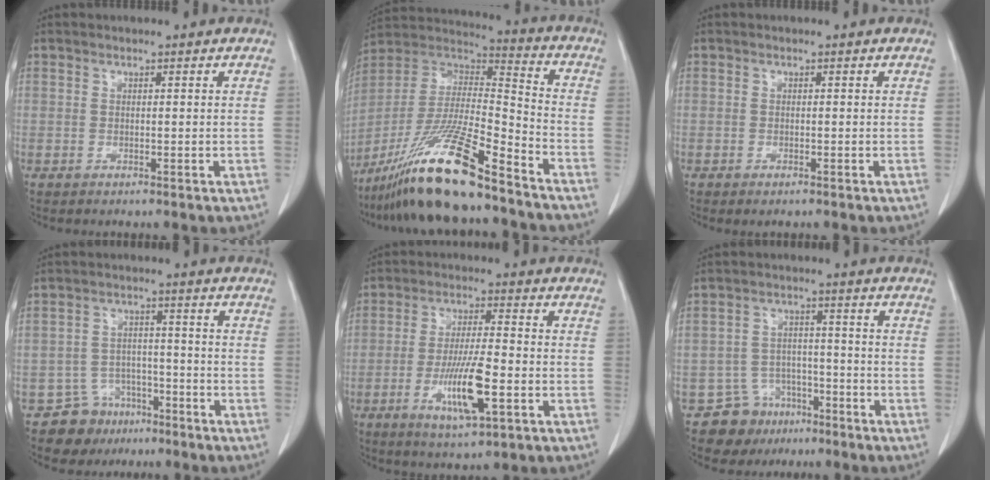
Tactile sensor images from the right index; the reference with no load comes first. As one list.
[{"total": 20.9, "force": [-15.5, 1.5, 13.9], "torque": [-0.290, -0.029, -0.288]}, {"total": 0.8, "force": [-0.6, 0.2, 0.5], "torque": [-0.008, -0.001, -0.006]}, {"total": 6.5, "force": [-4.6, 4.6, 0.0], "torque": [0.006, 0.017, -0.071]}, {"total": 10.1, "force": [-3.3, 1.7, 9.4], "torque": [-0.176, -0.011, -0.056]}, {"total": 6.9, "force": [-4.7, 5.1, 0.2], "torque": [0.000, 0.019, -0.071]}]